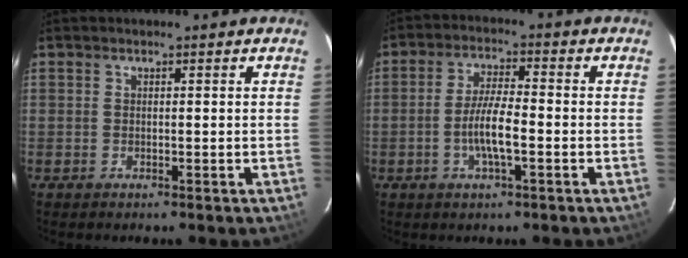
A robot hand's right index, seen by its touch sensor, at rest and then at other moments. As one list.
[{"total": 6.7, "force": [-2.0, 1.2, 6.3], "torque": [-0.123, 0.001, -0.039]}]